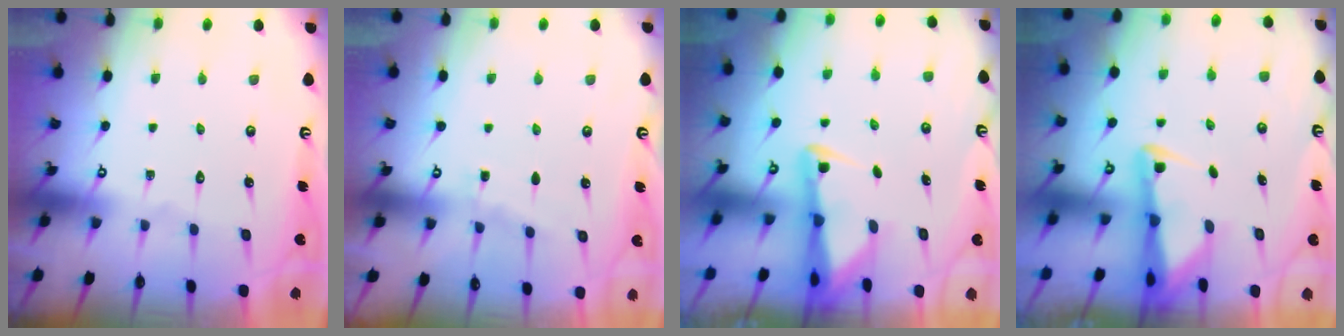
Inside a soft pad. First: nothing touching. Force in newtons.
{"total": 4.5, "press": 4.5, "slide": 0.5}
{"total": 2.4, "press": 2.3, "slide": 0.4}
{"total": 2.4, "press": 2.3, "slide": 0.4}